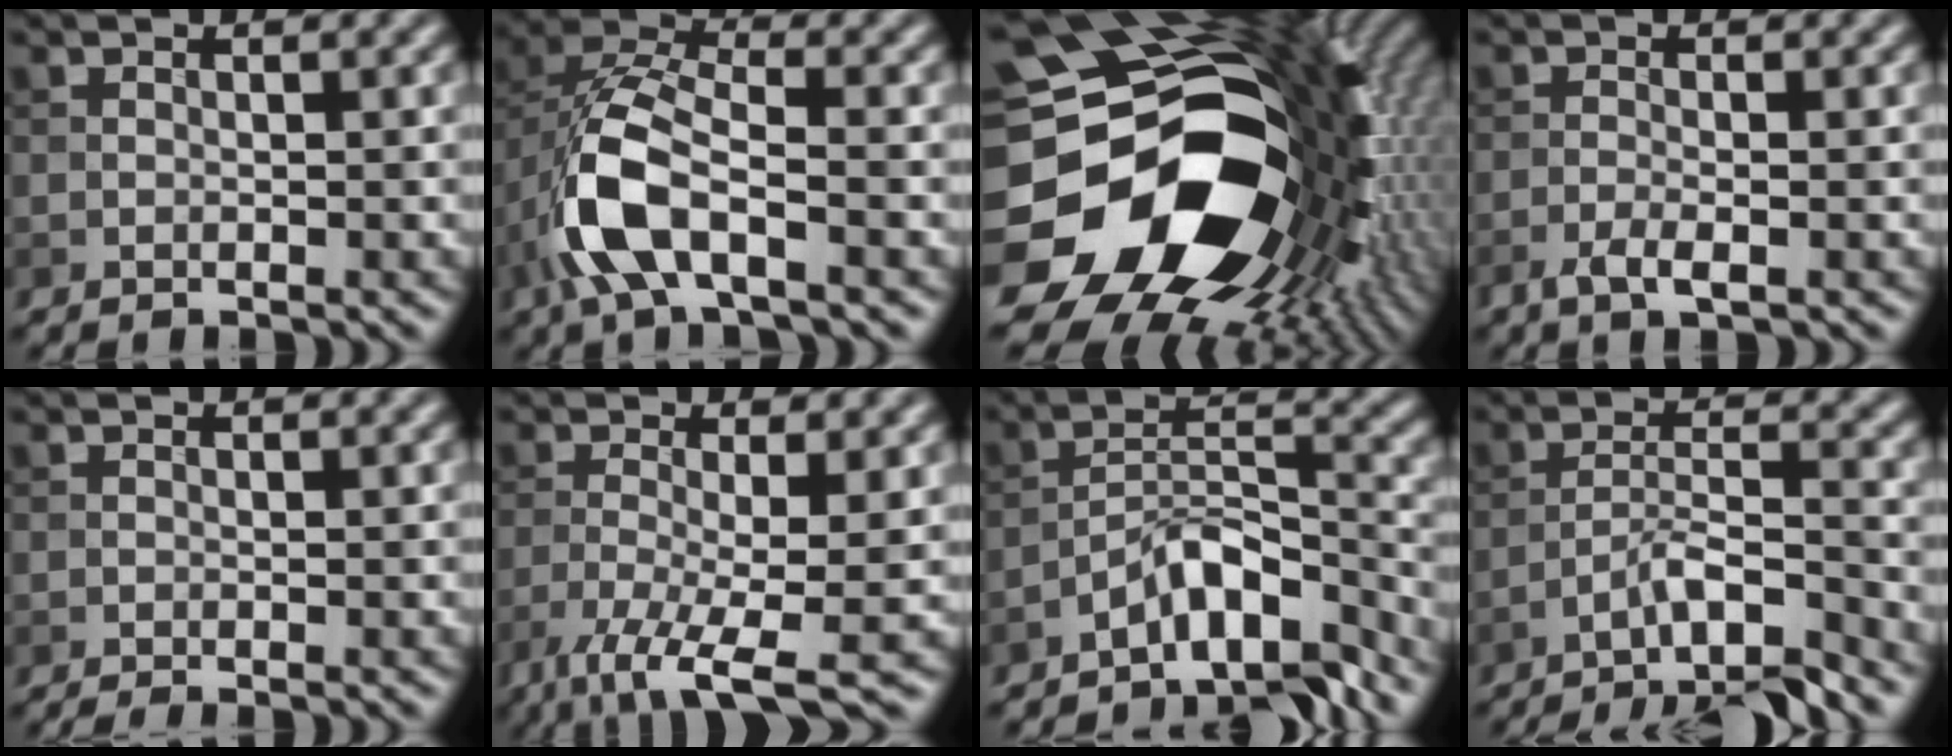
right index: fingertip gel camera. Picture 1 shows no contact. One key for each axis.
{"total": 8.2, "fx": -2.9, "fy": 3.8, "fz": 6.6, "tx": -0.149, "ty": 0.006, "tz": -0.062}
{"total": 20.7, "fx": -3.2, "fy": 15.1, "fz": 13.9, "tx": -0.251, "ty": -0.047, "tz": -0.023}
{"total": 2.1, "fx": -1.1, "fy": 0.5, "fz": 1.7, "tx": -0.036, "ty": -0.001, "tz": -0.025}
{"total": 1.0, "fx": -0.6, "fy": 0.2, "fz": 0.8, "tx": -0.008, "ty": -0.003, "tz": -0.012}
{"total": 7.2, "fx": -3.8, "fy": 1.6, "fz": 5.9, "tx": -0.110, "ty": -0.016, "tz": -0.074}
{"total": 6.3, "fx": -4.7, "fy": 2.0, "fz": 3.7, "tx": -0.048, "ty": 0.011, "tz": -0.083}
{"total": 6.3, "fx": -4.7, "fy": 0.9, "fz": 4.1, "tx": -0.056, "ty": 0.007, "tz": -0.085}